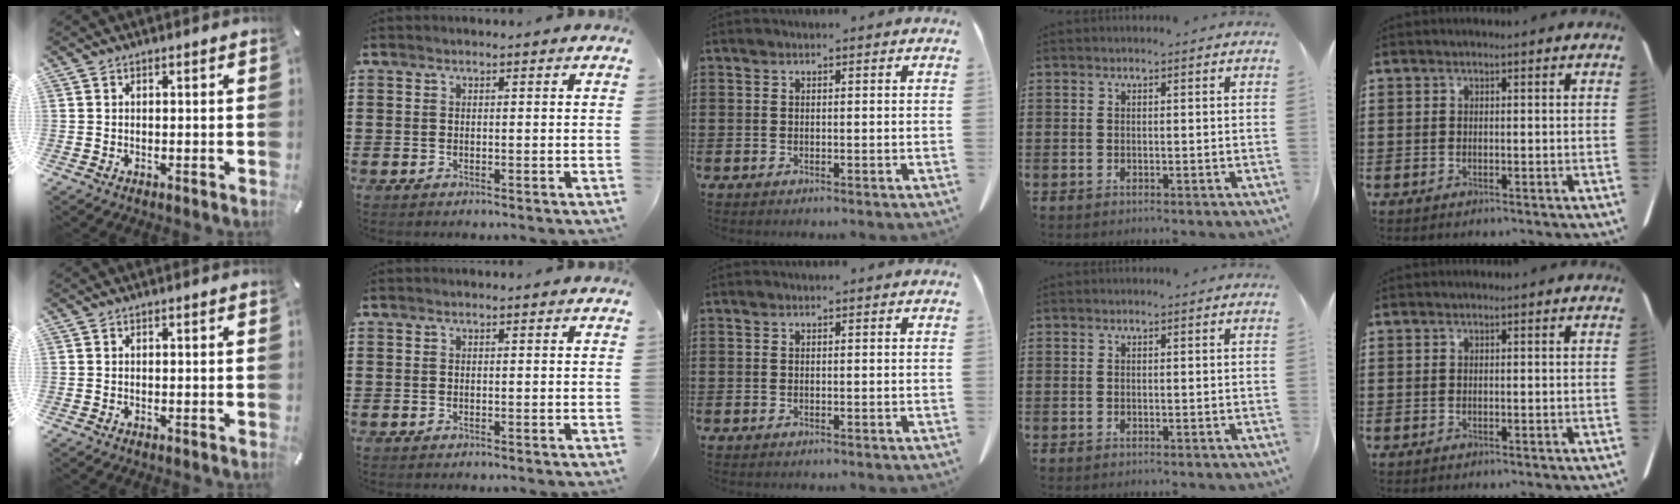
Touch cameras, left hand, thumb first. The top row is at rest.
{}